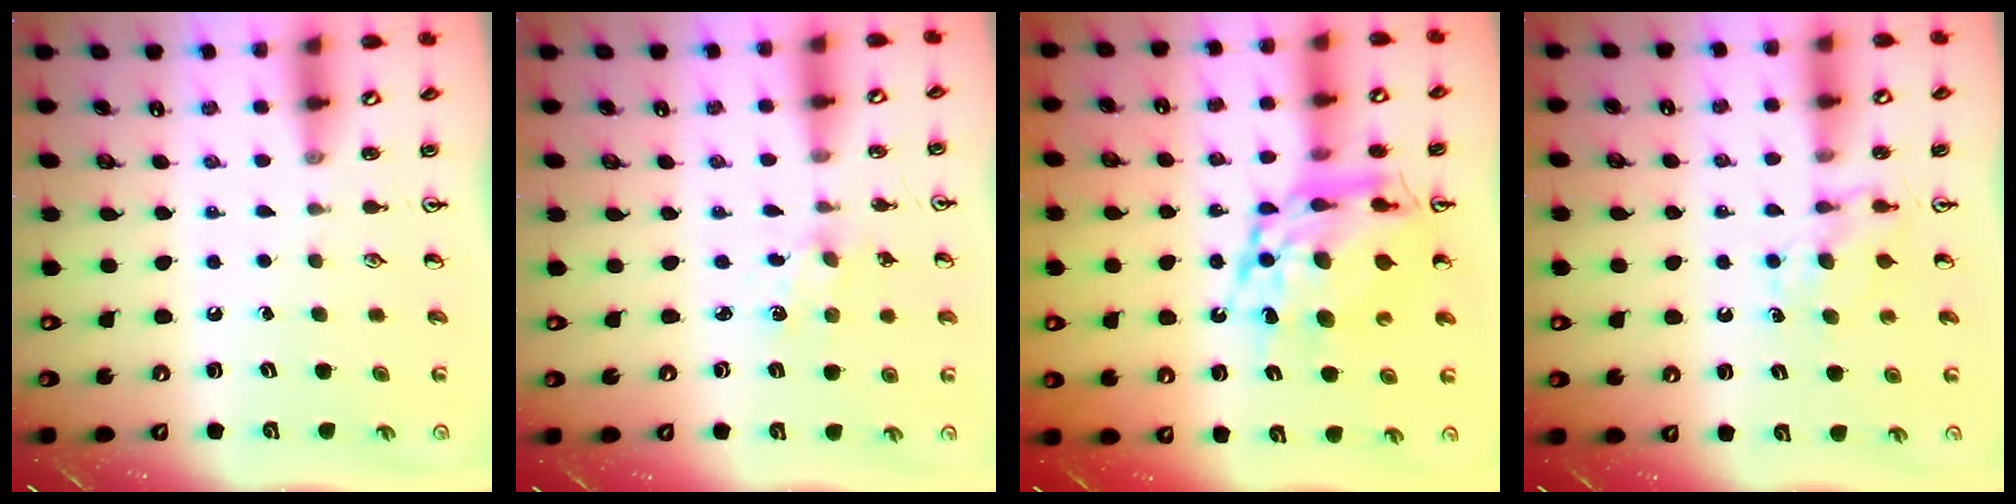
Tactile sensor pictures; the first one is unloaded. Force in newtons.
{"total": 2.0, "press": 2.0, "slide": 0.3}
{"total": 16.6, "press": 16.5, "slide": 2.1}
{"total": 6.1, "press": 6.1, "slide": 0.4}